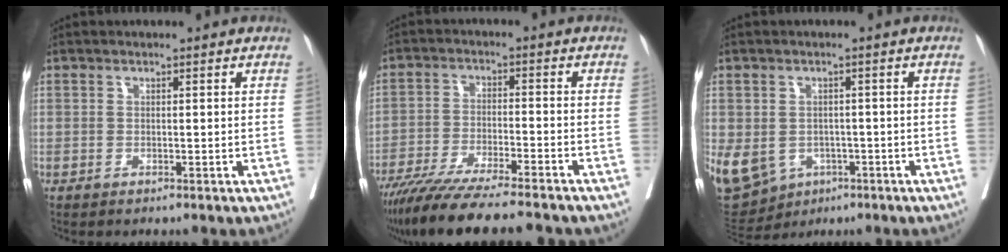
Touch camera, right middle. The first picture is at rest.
{"total": 15.6, "force": [-13.3, 0.8, 8.1], "torque": [-0.134, -0.037, -0.213]}
{"total": 19.3, "force": [-6.9, 16.1, 8.2], "torque": [-0.257, -0.005, -0.084]}